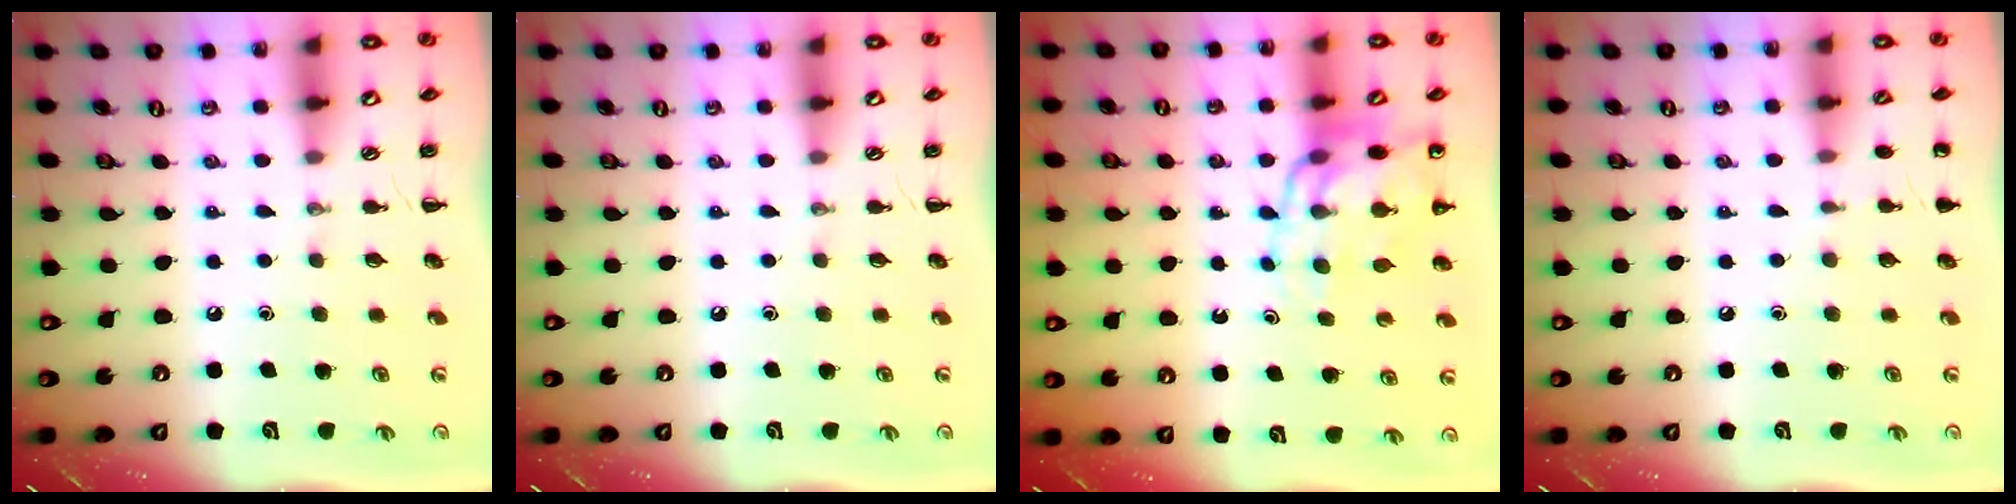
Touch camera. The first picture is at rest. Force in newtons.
{"total": 0.0}
{"total": 12.8, "press": 12.5, "slide": 3.1}
{"total": 4.0, "press": 3.9, "slide": 1.1}